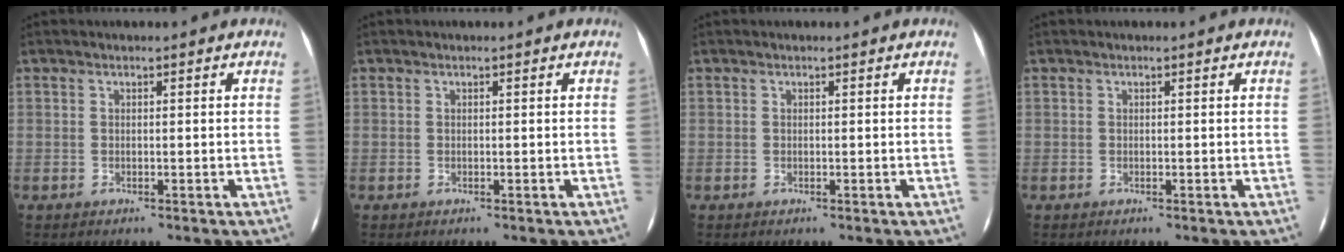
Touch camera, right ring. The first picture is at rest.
{"total": 0.0}
{"total": 0.0}
{"total": 0.0}